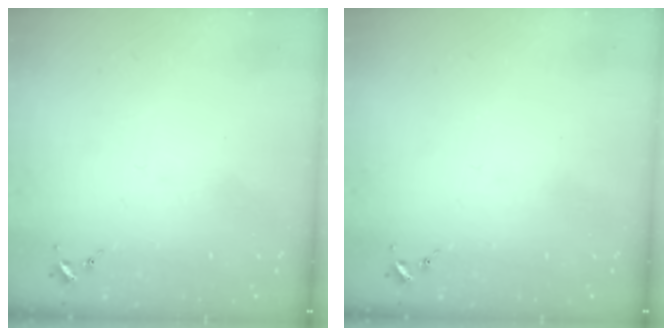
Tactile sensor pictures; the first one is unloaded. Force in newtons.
{"total": 0.0}